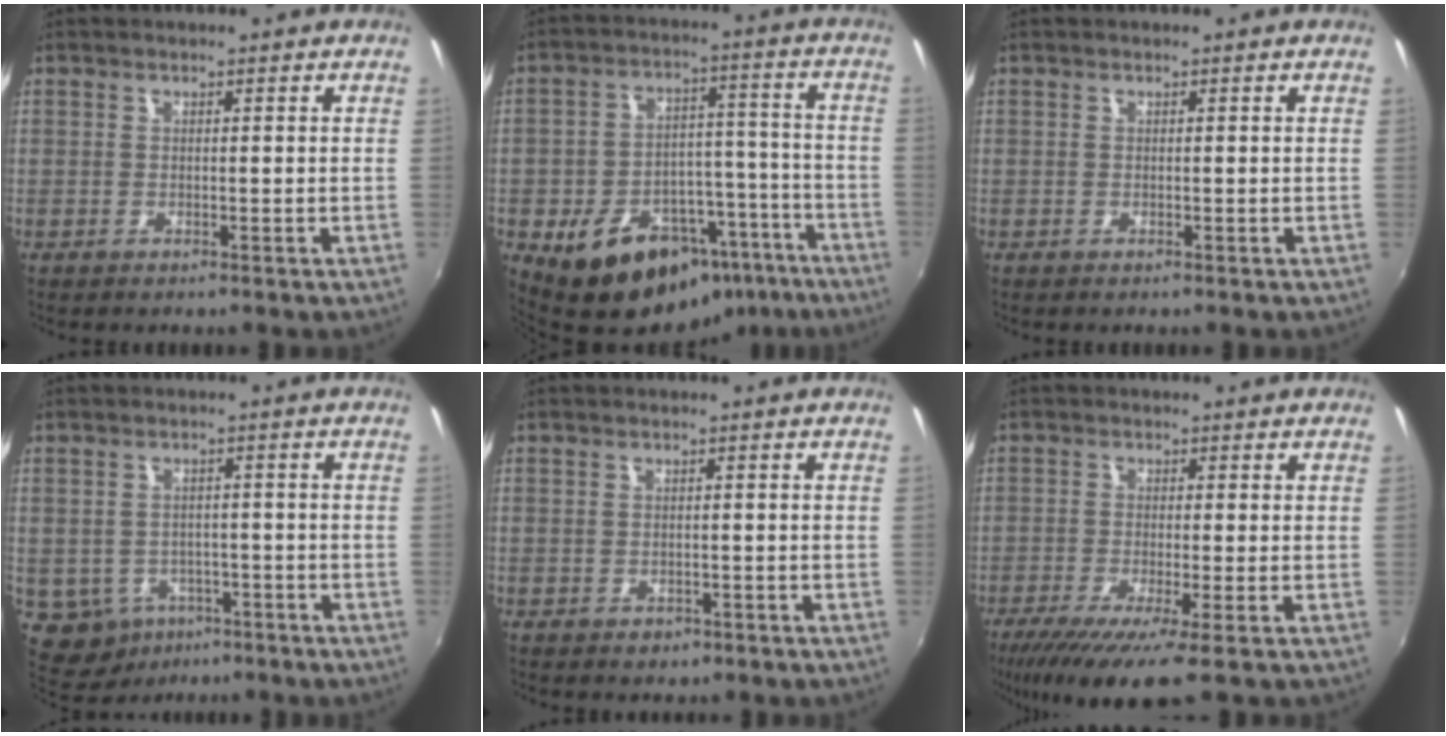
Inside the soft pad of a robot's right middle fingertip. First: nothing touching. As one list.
[{"total": 19.3, "force": [-12.4, 11.4, 9.4], "torque": [-0.169, 0.032, -0.149]}, {"total": 0.0}, {"total": 8.2, "force": [-3.7, 6.8, 2.8], "torque": [-0.082, -0.007, -0.040]}, {"total": 1.7, "force": [-0.9, 1.3, 0.6], "torque": [-0.012, -0.005, -0.011]}, {"total": 8.7, "force": [-5.3, 0.4, 6.9], "torque": [-0.151, -0.042, -0.096]}]